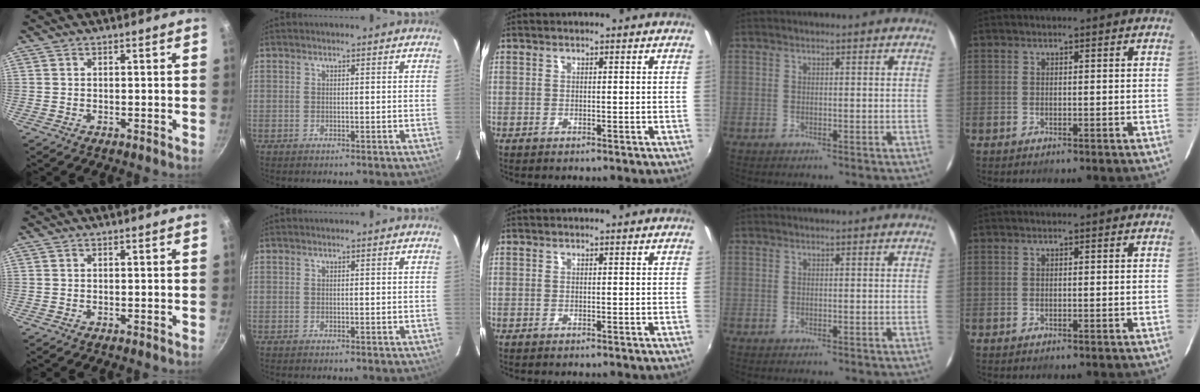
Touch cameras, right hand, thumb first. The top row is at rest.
{}